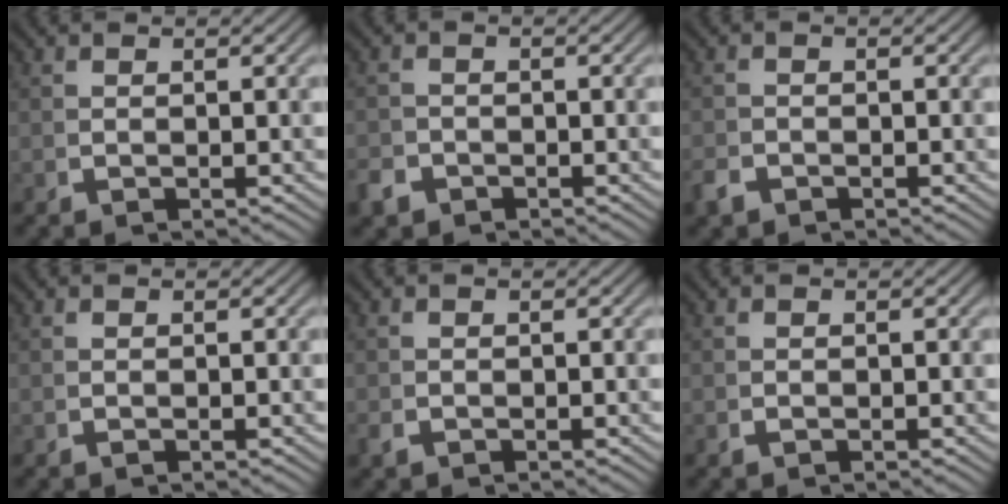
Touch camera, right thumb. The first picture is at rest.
{"total": 1.9, "force": [-1.6, 1.1, 0.0], "torque": [0.000, -0.010, -0.025]}
{"total": 1.2, "force": [-1.1, 0.5, 0.0], "torque": [0.000, -0.005, -0.020]}
{"total": 0.0}
{"total": 0.5, "force": [-0.4, 0.4, 0.1], "torque": [-0.004, -0.004, -0.005]}
{"total": 0.0}